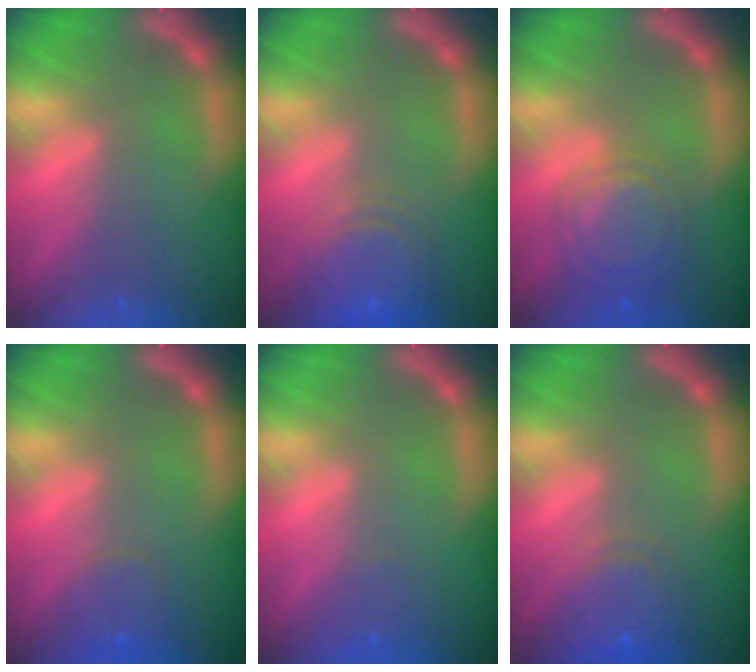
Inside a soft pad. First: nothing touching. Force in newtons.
{"total": 6.9}
{"total": 6.5}
{"total": 2.4}
{"total": 1.0}
{"total": 5.1}